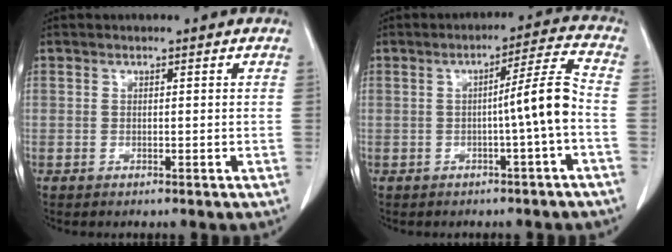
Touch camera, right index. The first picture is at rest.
{"total": 6.4, "force": [-1.4, -1.2, 6.2], "torque": [-0.089, 0.013, -0.020]}